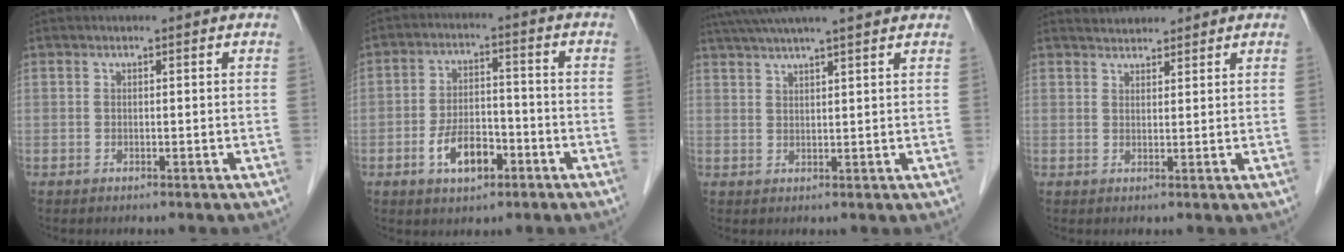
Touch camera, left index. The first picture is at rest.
{"total": 7.2, "force": [-3.4, 3.6, 5.2], "torque": [-0.102, 0.010, -0.057]}
{"total": 13.3, "force": [11.6, 0.5, 6.5], "torque": [-0.115, 0.043, 0.168]}
{"total": 3.2, "force": [3.0, 1.0, 0.5], "torque": [-0.005, 0.022, 0.047]}